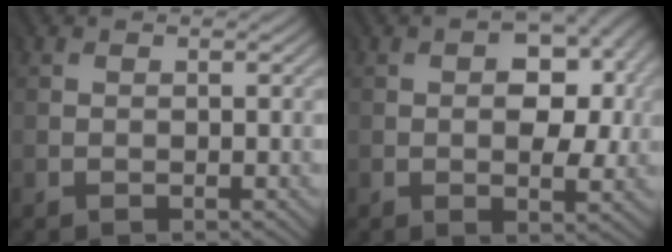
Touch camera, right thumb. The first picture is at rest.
{"total": 6.5, "force": [0.5, 3.7, 5.4], "torque": [-0.077, -0.004, 0.008]}